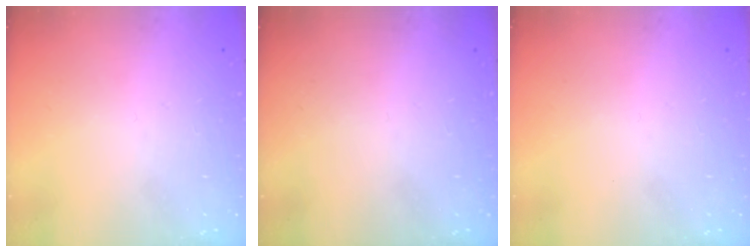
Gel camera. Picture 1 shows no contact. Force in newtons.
{"total": 0.0}
{"total": 0.0}